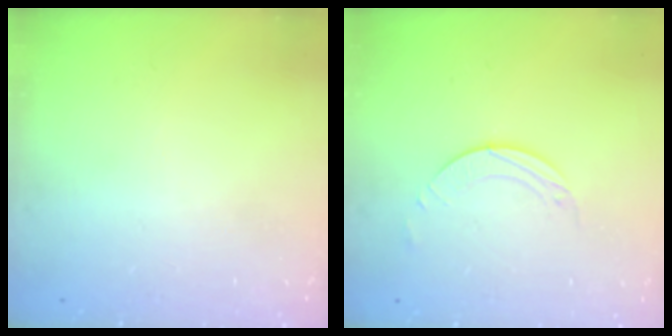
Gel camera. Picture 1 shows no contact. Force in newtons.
{"total": 2.0, "press": 2.0, "slide": 0.2}